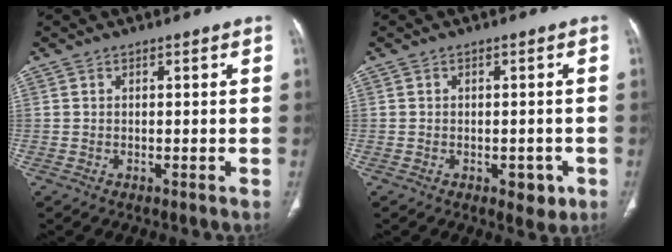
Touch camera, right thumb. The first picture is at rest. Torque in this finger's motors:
{"motor_torque": [0.36, 0.61, -0.28, 0.13, 0.02]}